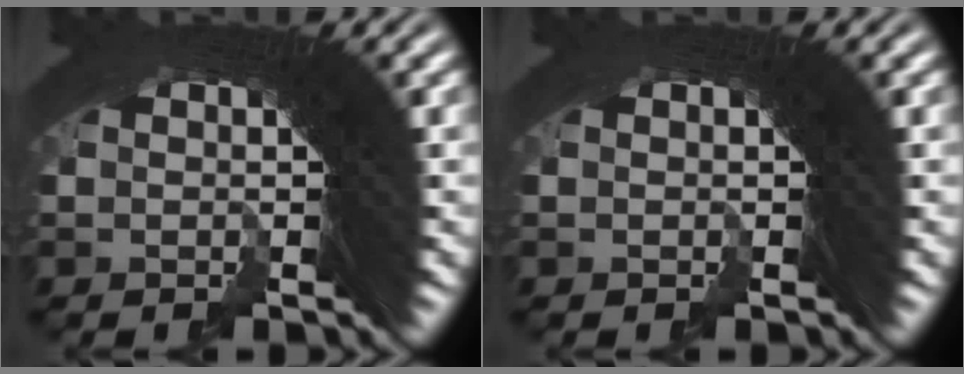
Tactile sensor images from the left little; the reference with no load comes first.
{"total": 0.0}